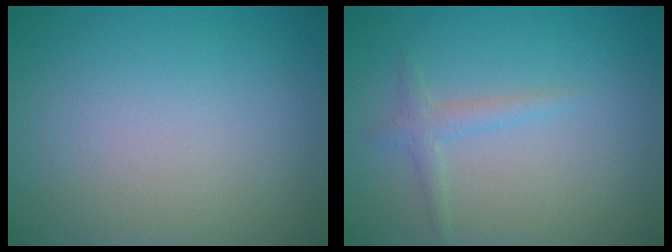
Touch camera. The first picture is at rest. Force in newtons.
{"total": 1.5, "press": 1.5, "slide": 0.1}